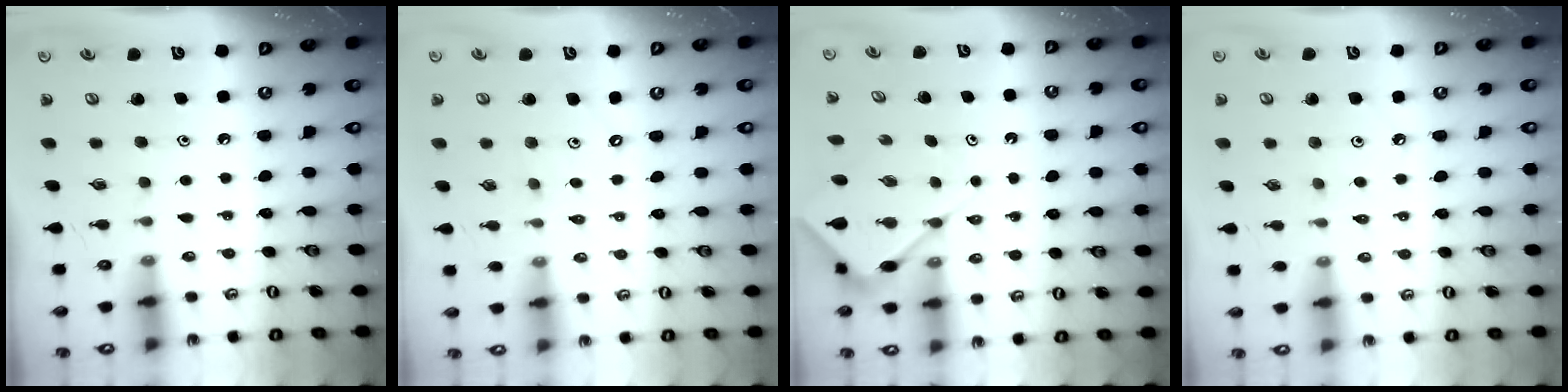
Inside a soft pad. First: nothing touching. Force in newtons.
{"total": 3.2, "press": 3.1, "slide": 0.5}
{"total": 6.1, "press": 6.1, "slide": 0.5}
{"total": 3.4, "press": 3.3, "slide": 0.5}